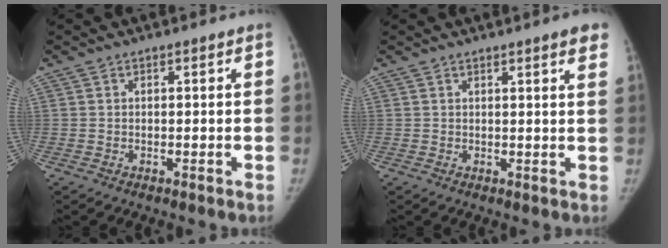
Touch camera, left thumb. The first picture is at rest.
{"total": 5.0, "force": [3.4, 0.5, 3.6], "torque": [-0.028, -0.004, 0.032]}